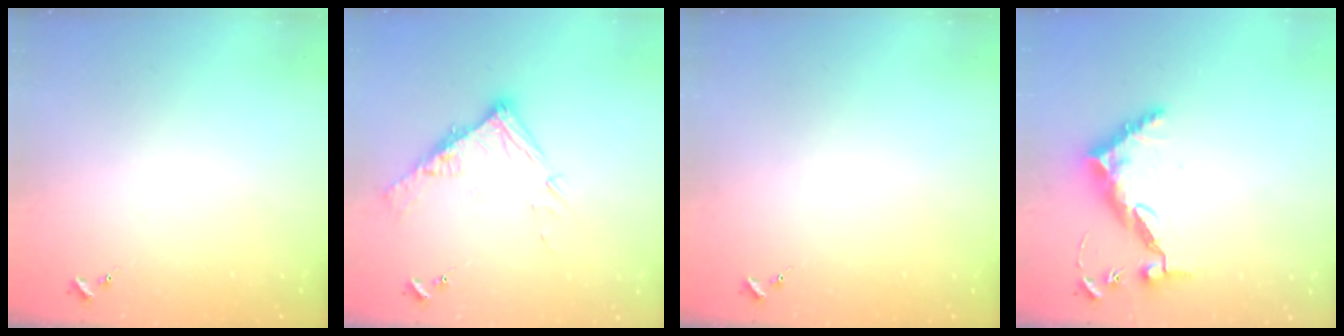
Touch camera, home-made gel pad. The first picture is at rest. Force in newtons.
{"total": 13.2, "press": 13.2, "slide": 1.2}
{"total": 0.0}
{"total": 10.3, "press": 10.2, "slide": 1.0}